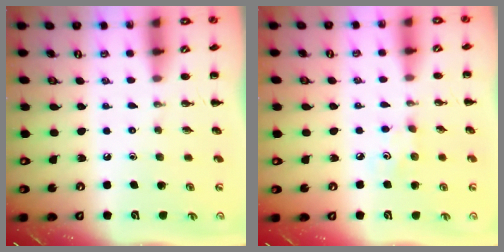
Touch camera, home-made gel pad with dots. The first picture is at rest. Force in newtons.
{"total": 2.9, "press": 2.8, "slide": 0.8}